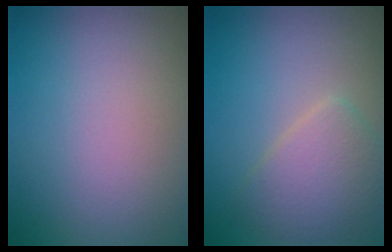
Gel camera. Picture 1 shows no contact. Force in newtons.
{"total": 3.6, "press": 3.6, "slide": 0.1}